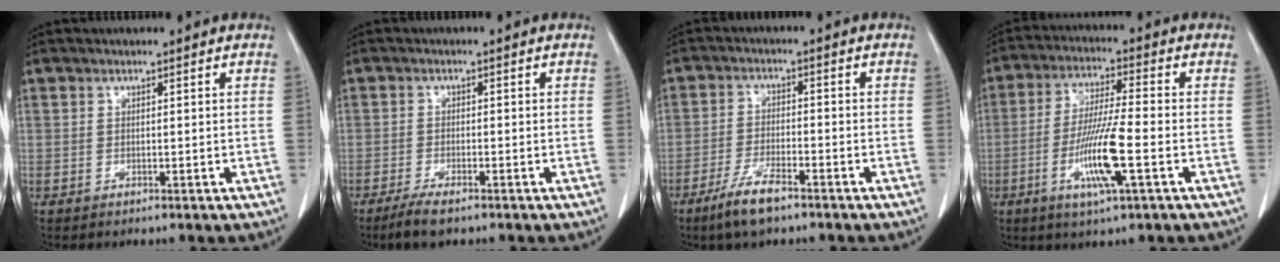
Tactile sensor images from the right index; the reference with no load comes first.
{"total": 4.0, "force": [-3.0, 0.7, 2.6], "torque": [-0.053, -0.008, -0.053]}
{"total": 6.4, "force": [-4.6, 1.2, 4.3], "torque": [-0.091, -0.008, -0.083]}
{"total": 10.5, "force": [-3.4, 0.3, 9.9], "torque": [-0.193, -0.013, -0.067]}